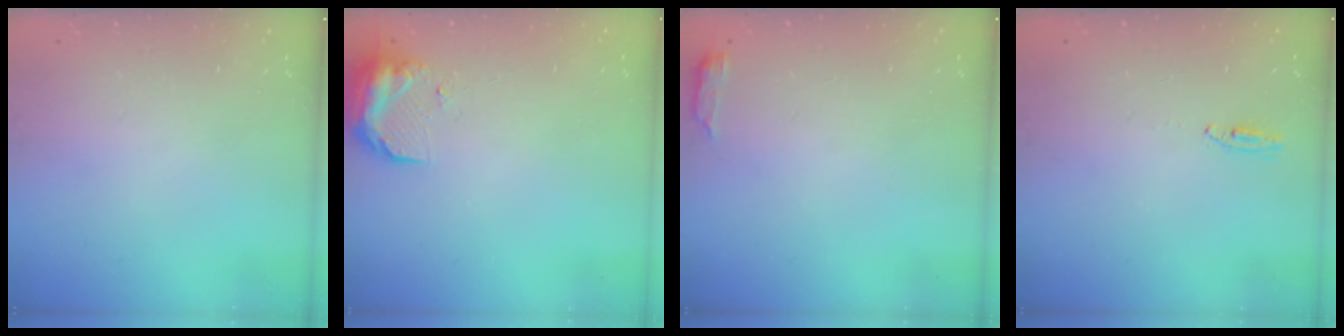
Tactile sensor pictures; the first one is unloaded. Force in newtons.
{"total": 9.9, "press": 9.4, "slide": 3.1}
{"total": 2.6, "press": 2.6, "slide": 0.5}
{"total": 2.7, "press": 2.5, "slide": 1.0}